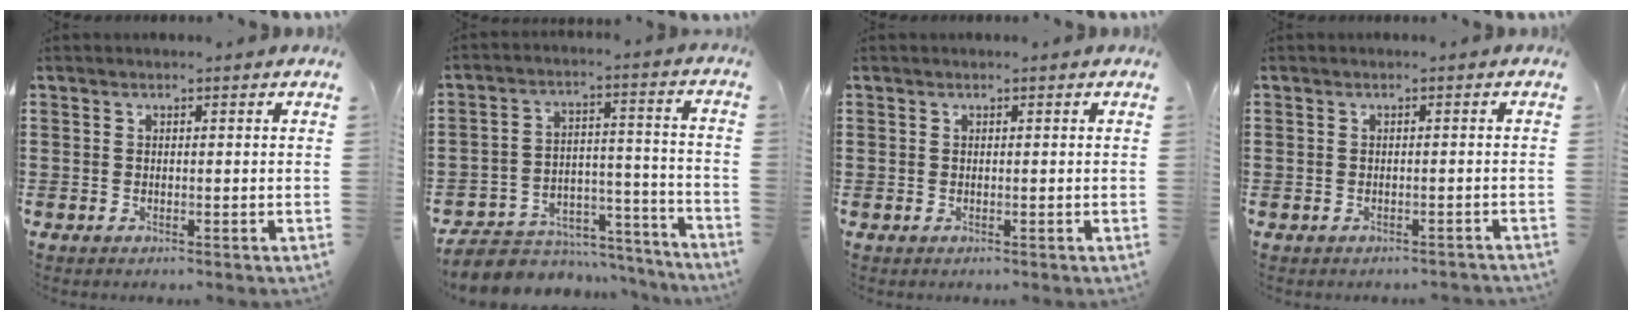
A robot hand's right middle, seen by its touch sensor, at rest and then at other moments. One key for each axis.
{"total": 6.0, "fx": -5.4, "fy": 2.3, "fz": 0.9, "tx": -0.020, "ty": 0.015, "tz": -0.106}
{"total": 0.0}
{"total": 0.9, "fx": -0.9, "fy": 0.1, "fz": 0.0, "tx": -0.005, "ty": -0.002, "tz": -0.018}